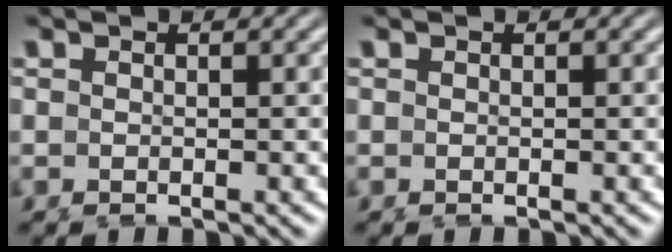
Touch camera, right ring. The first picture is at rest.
{"total": 0.0}